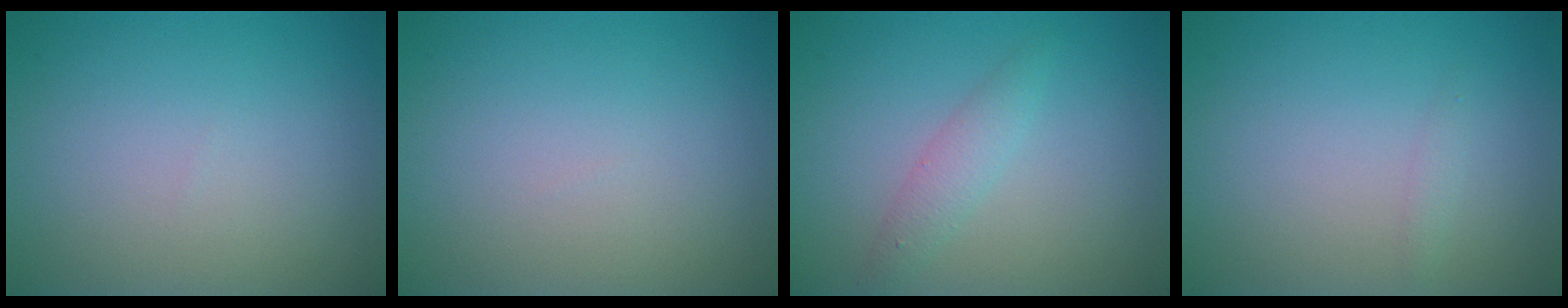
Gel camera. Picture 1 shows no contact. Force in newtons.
{"total": 0.0}
{"total": 1.8, "press": 1.8, "slide": 0.0}
{"total": 0.6, "press": 0.6, "slide": 0.0}